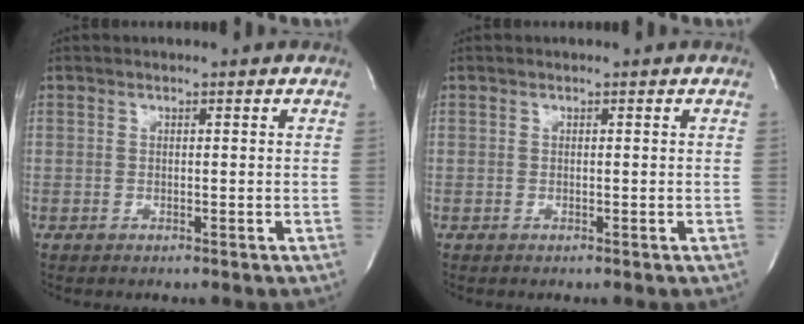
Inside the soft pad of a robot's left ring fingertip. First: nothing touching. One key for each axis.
{"total": 0.0}